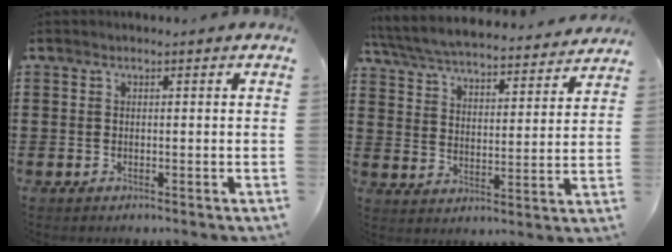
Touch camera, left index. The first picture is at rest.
{"total": 5.6, "force": [5.5, 0.1, 1.3], "torque": [-0.052, -0.038, 0.091]}